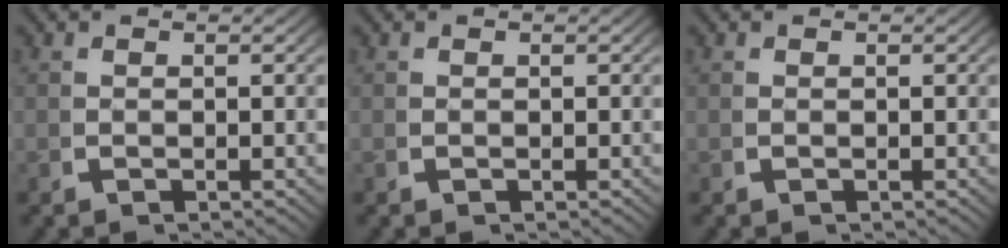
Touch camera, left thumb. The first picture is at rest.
{"total": 0.0}
{"total": 0.0}